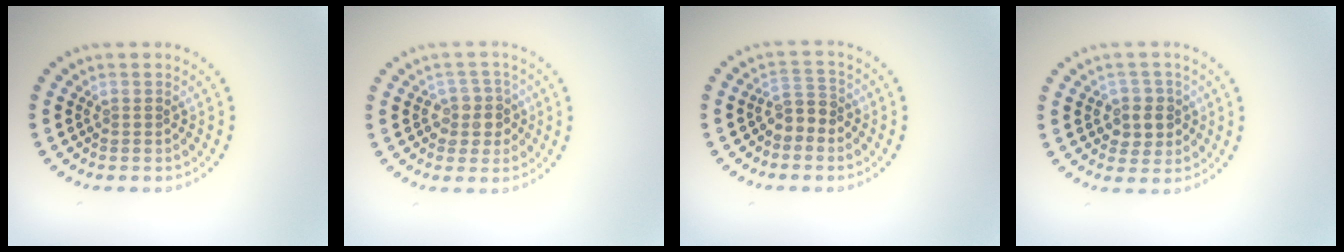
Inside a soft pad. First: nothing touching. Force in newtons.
{"total": 2.5, "press": 2.3, "slide": 1.0}
{"total": 2.0, "press": 1.8, "slide": 0.9}
{"total": 2.6, "press": 2.5, "slide": 0.8}